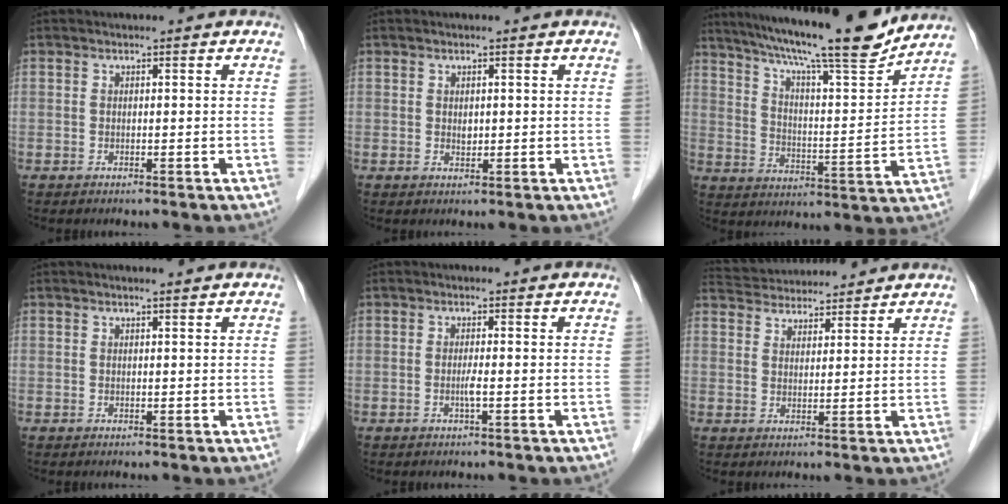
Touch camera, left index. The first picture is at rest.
{"total": 1.0, "force": [0.2, 0.6, 0.7], "torque": [-0.012, -0.001, 0.006]}
{"total": 19.4, "force": [16.7, 0.7, 9.9], "torque": [-0.163, -0.003, 0.251]}
{"total": 1.1, "force": [1.0, -0.1, 0.5], "torque": [-0.011, 0.005, 0.019]}
{"total": 1.3, "force": [-0.4, -0.3, 1.2], "torque": [-0.027, -0.002, -0.008]}
{"total": 9.8, "force": [9.4, 1.7, 1.9], "torque": [-0.035, 0.033, 0.146]}